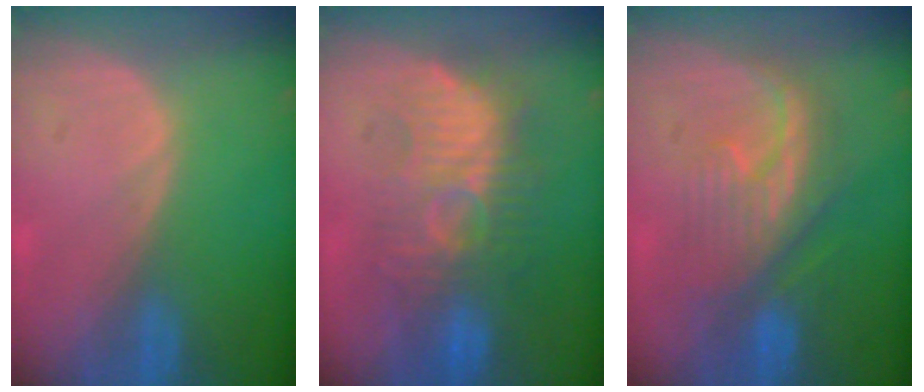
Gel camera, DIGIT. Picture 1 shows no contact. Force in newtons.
{"total": 9.7, "press": 9.6, "slide": 1.4}
{"total": 7.9, "press": 7.9, "slide": 1.1}